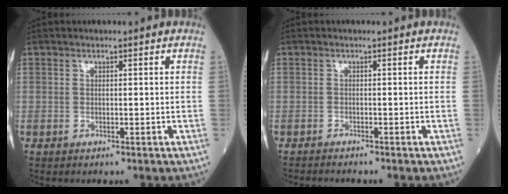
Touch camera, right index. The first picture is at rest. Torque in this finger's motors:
{"motor_torque": [0.17, -0.01, -0.03, 0.01]}